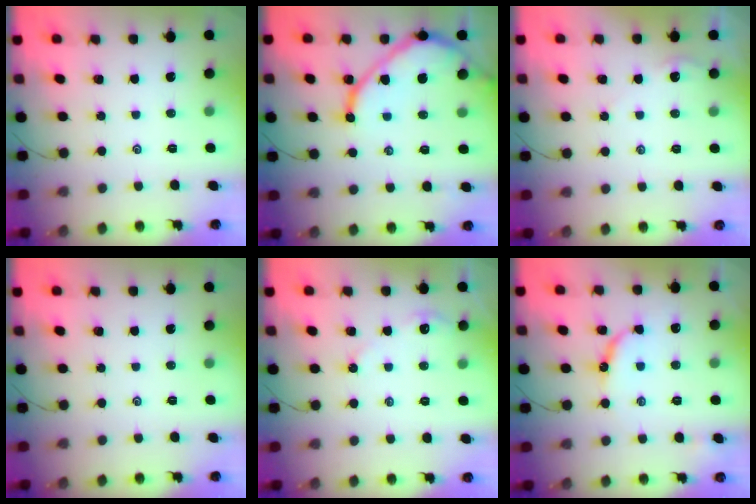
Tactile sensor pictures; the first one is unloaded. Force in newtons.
{"total": 10.9, "press": 10.8, "slide": 1.0}
{"total": 0.6, "press": 0.5, "slide": 0.3}
{"total": 0.0}
{"total": 3.6, "press": 3.6, "slide": 0.3}
{"total": 8.4, "press": 8.4, "slide": 0.6}